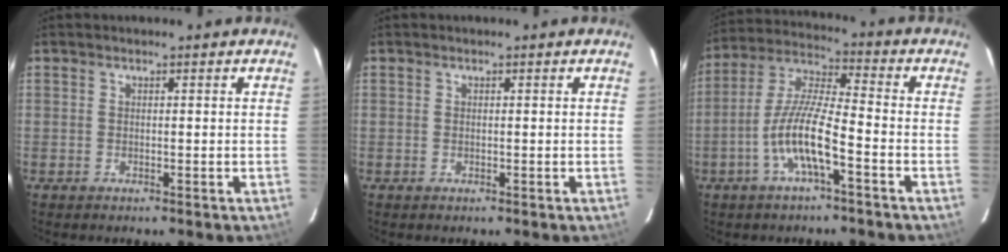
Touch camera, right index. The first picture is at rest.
{"total": 0.0}
{"total": 10.6, "force": [-4.5, 1.7, 9.4], "torque": [-0.200, 0.001, -0.090]}